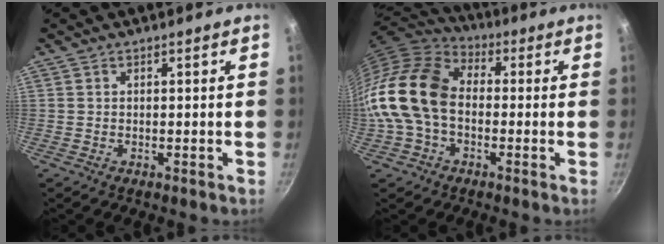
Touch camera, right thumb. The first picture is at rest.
{"total": 16.7, "force": [-1.7, 11.6, 11.9], "torque": [-0.215, 0.039, -0.052]}